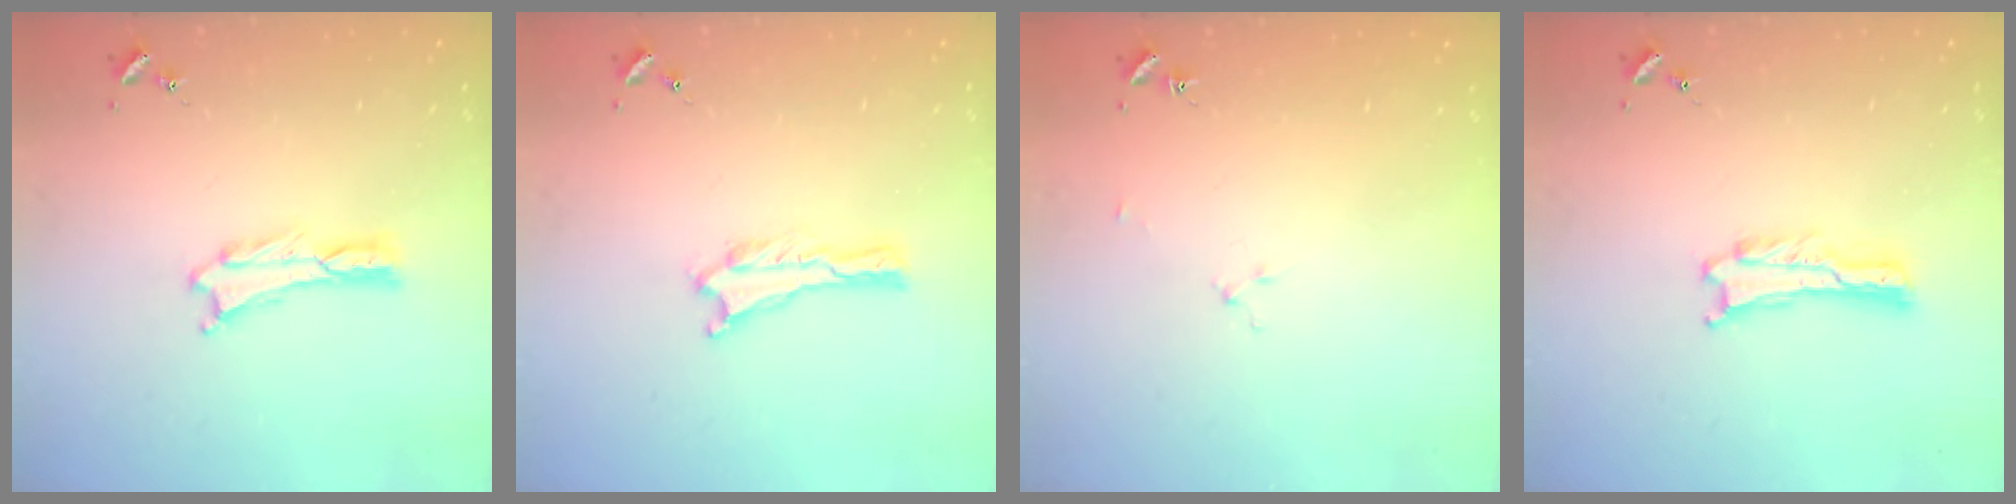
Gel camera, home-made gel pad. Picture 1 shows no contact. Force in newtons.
{"total": 0.0}
{"total": 1.6, "press": 1.6, "slide": 0.2}
{"total": 0.0}